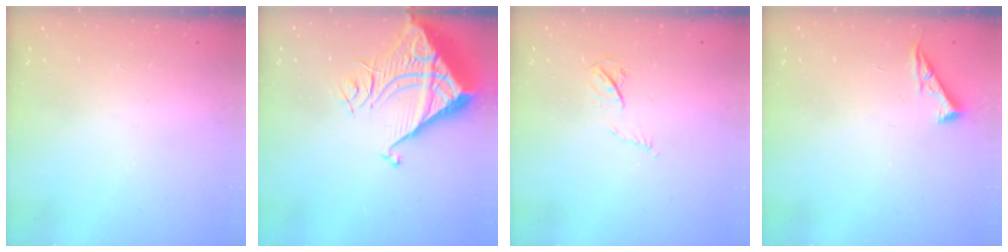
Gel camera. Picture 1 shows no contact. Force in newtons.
{"total": 9.4, "press": 9.3, "slide": 1.0}
{"total": 4.8, "press": 4.8, "slide": 0.6}
{"total": 4.3, "press": 4.3, "slide": 0.6}